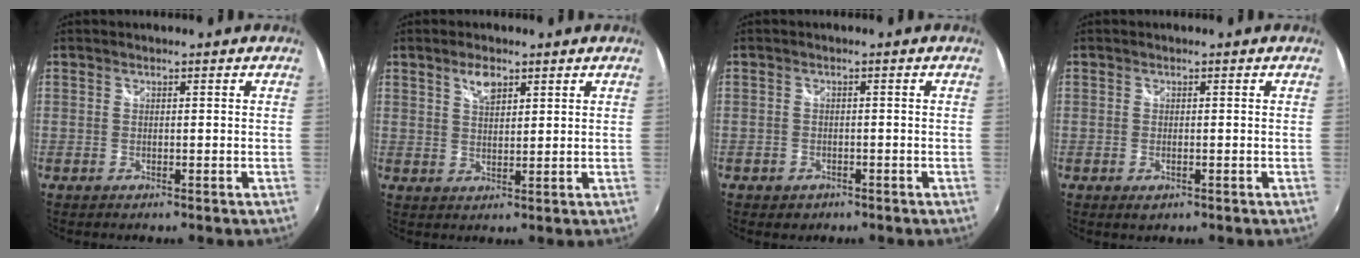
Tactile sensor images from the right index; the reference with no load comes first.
{"total": 3.8, "force": [2.3, 1.8, 2.5], "torque": [-0.042, 0.004, 0.041]}
{"total": 2.5, "force": [-1.4, 2.0, 0.7], "torque": [-0.020, 0.000, -0.019]}
{"total": 1.6, "force": [-0.6, 0.9, 1.1], "torque": [-0.020, -0.004, -0.009]}